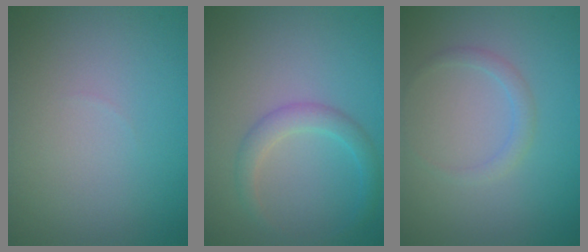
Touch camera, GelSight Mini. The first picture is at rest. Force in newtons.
{"total": 2.2, "press": 2.2, "slide": 0.0}
{"total": 1.2, "press": 1.2, "slide": 0.0}